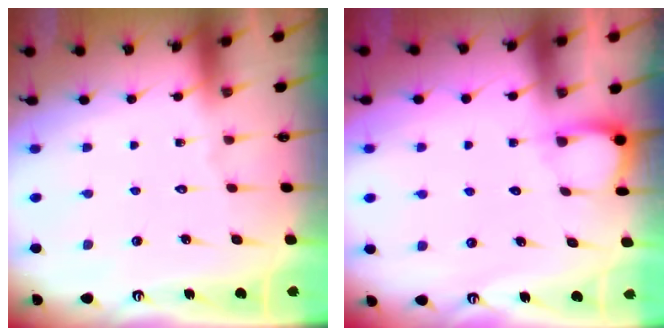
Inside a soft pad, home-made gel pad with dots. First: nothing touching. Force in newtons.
{"total": 1.9, "press": 1.9, "slide": 0.2}